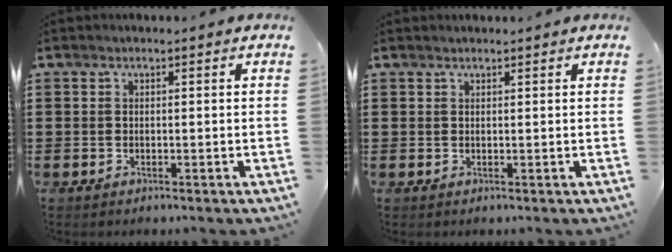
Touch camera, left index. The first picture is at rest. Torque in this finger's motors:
{"motor_torque": [0.90, -1.24, 0.01, -0.01]}